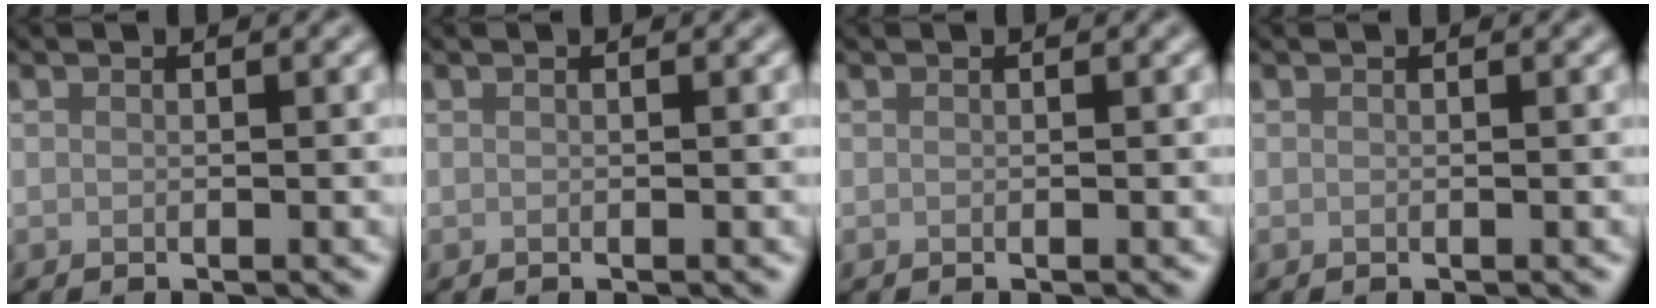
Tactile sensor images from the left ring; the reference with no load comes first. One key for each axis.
{"total": 0.0}
{"total": 0.0}
{"total": 0.0}